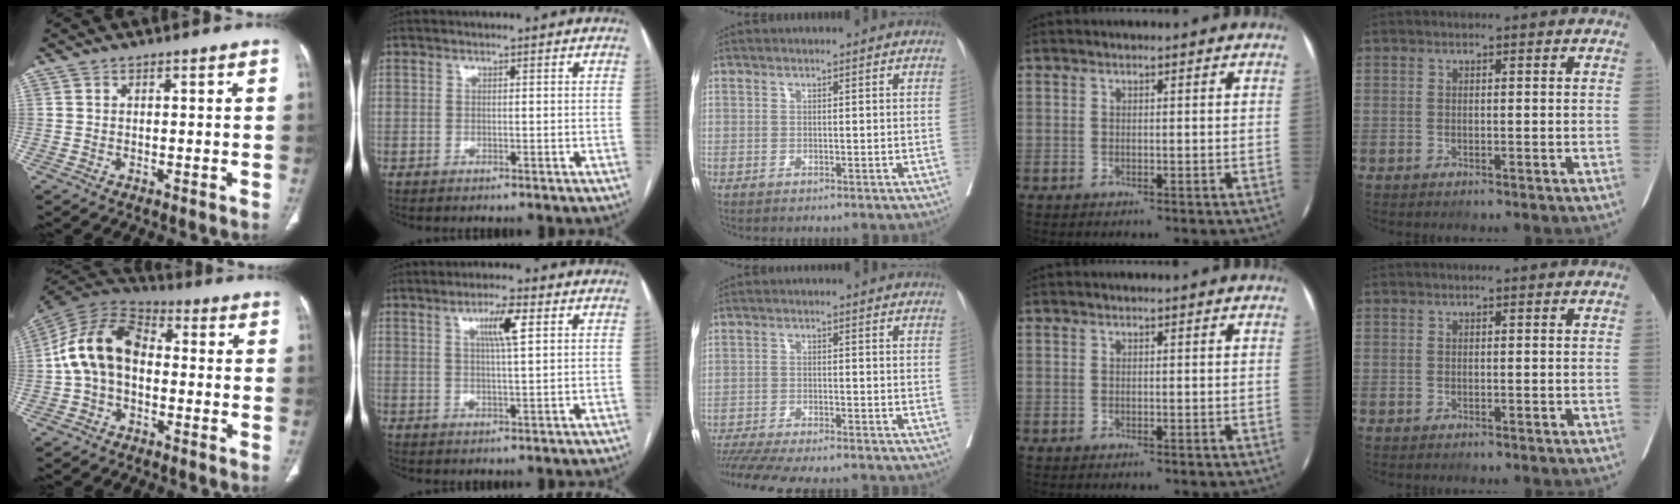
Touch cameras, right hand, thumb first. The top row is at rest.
{"thumb": {"total": 13.8, "force": [-0.6, 9.4, 10.1], "torque": [-0.179, 0.038, -0.025]}, "index": {"total": 5.3, "force": [2.1, 0.4, 4.9], "torque": [-0.086, 0.003, 0.035]}, "middle": {"total": 16.1, "force": [-14.3, 2.2, 7.1], "torque": [-0.137, -0.027, -0.204]}}